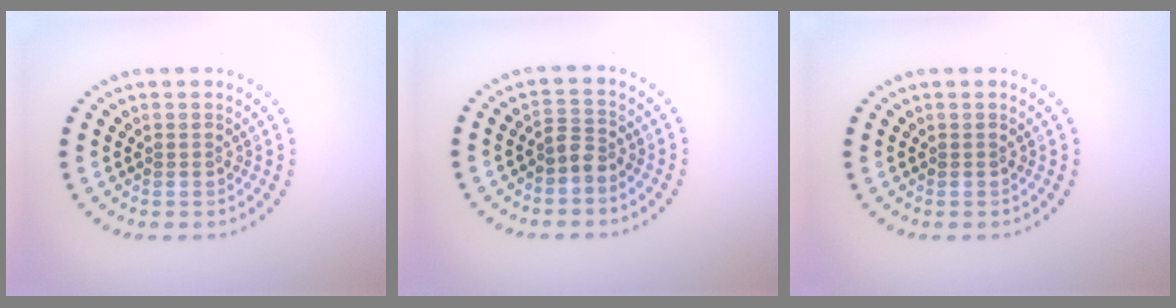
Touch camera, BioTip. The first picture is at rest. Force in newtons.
{"total": 1.7, "press": 1.4, "slide": 1.1}
{"total": 0.0}